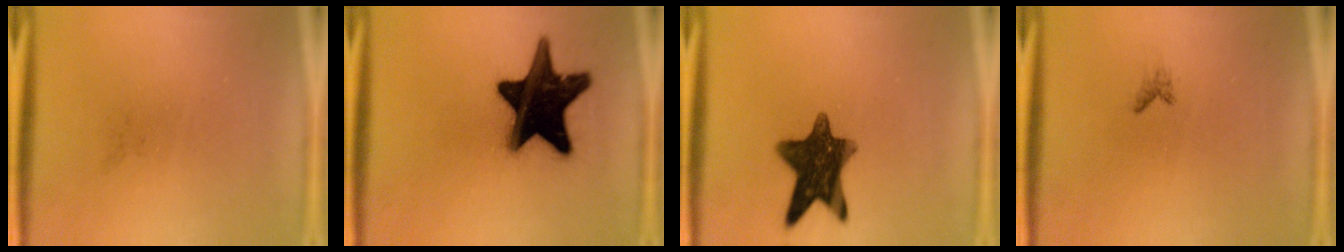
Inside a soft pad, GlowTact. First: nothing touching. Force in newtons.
{"total": 19.9}
{"total": 11.9}
{"total": 0.6}